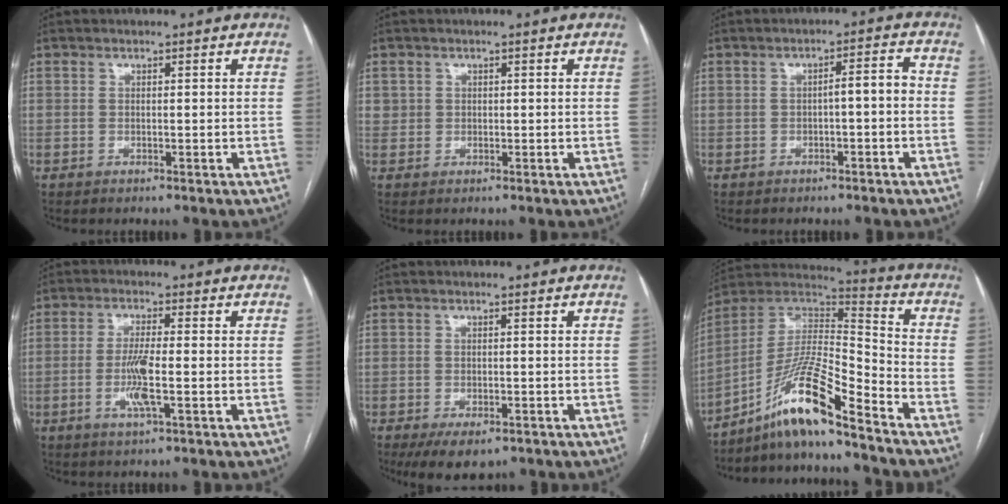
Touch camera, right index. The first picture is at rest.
{"total": 1.4, "force": [0.5, 1.3, 0.1], "torque": [0.010, 0.005, 0.004]}
{"total": 3.2, "force": [-0.6, 0.6, 3.0], "torque": [-0.041, 0.015, -0.008]}
{"total": 5.5, "force": [-1.4, 0.2, 5.3], "torque": [-0.108, -0.008, -0.027]}
{"total": 5.7, "force": [-3.7, 2.5, 3.5], "torque": [-0.056, -0.008, -0.053]}
{"total": 13.5, "force": [-9.9, 0.3, 9.2], "torque": [-0.172, 0.017, -0.179]}